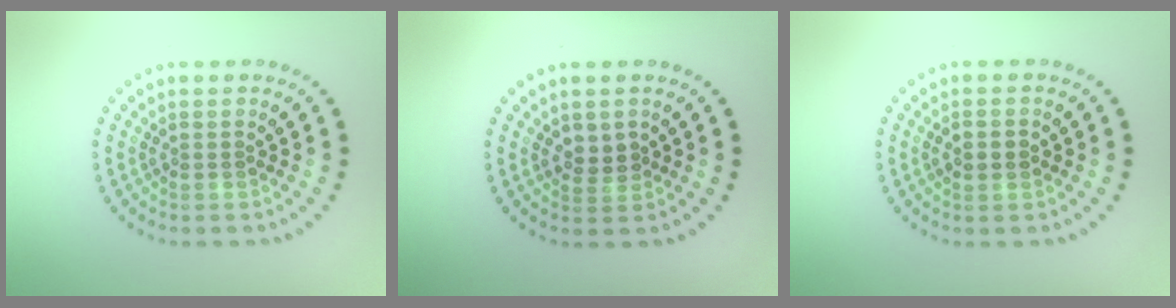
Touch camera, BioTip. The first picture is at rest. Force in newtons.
{"total": 1.8, "press": 1.6, "slide": 0.7}
{"total": 2.2, "press": 2.2, "slide": 0.1}